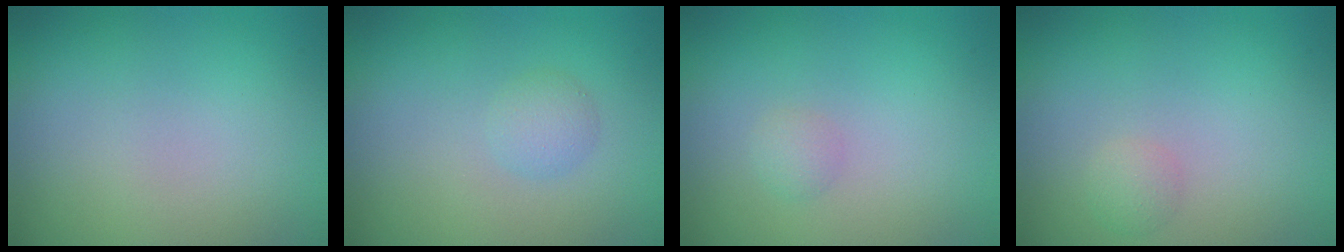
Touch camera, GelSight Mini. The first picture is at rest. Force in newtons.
{"total": 1.4, "press": 1.4, "slide": 0.0}
{"total": 0.7, "press": 0.7, "slide": 0.0}
{"total": 1.0, "press": 1.0, "slide": 0.1}